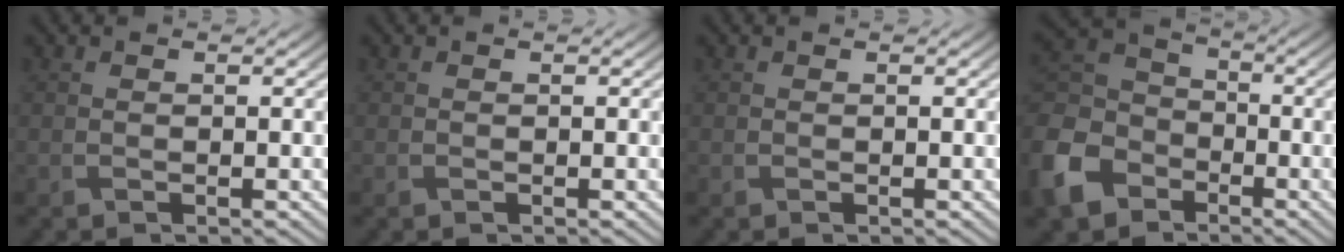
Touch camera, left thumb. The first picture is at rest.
{"total": 0.0}
{"total": 0.0}
{"total": 11.4, "force": [-6.3, 8.1, 5.1], "torque": [-0.159, -0.021, -0.147]}